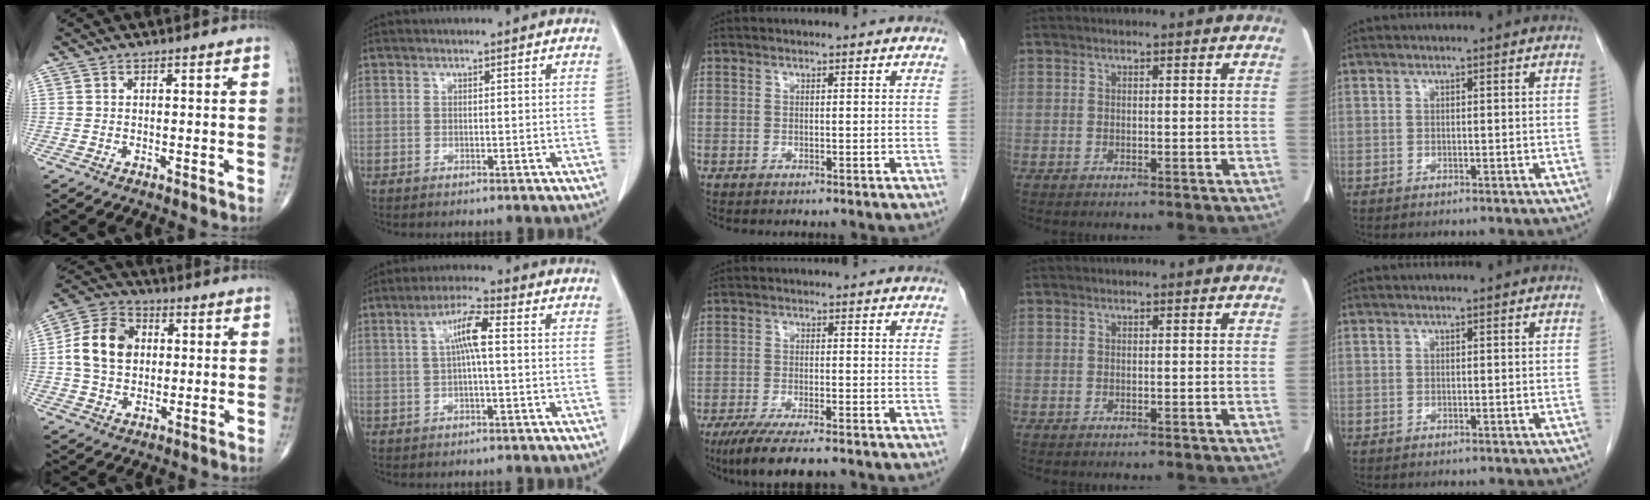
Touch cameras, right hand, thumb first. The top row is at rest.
{"thumb": {"total": 11.7, "force": [1.0, 9.0, 7.5], "torque": [-0.119, 0.016, 0.012]}, "index": {"total": 5.6, "force": [0.8, 0.6, 5.5], "torque": [-0.105, 0.014, 0.014]}, "middle": {"total": 7.9, "force": [-6.0, 0.9, 5.1], "torque": [-0.083, -0.019, -0.096]}}